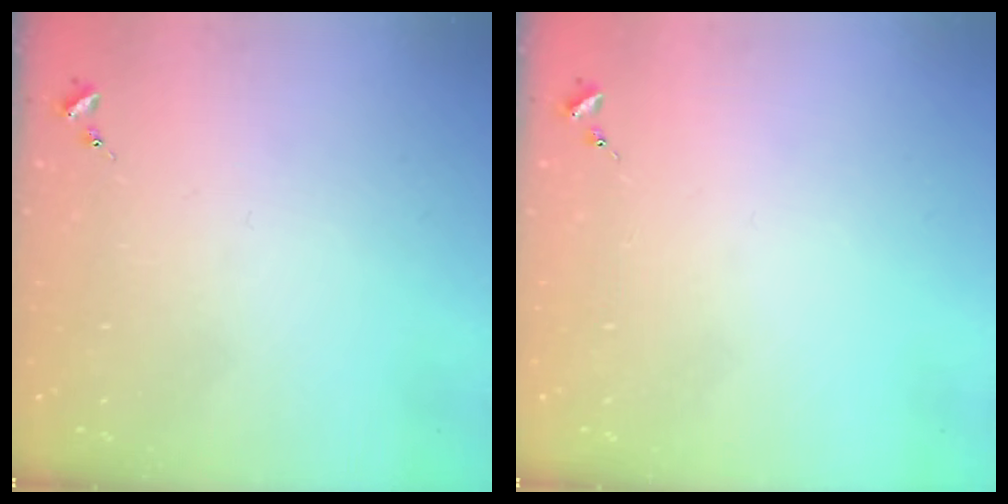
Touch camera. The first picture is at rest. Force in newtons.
{"total": 0.0}